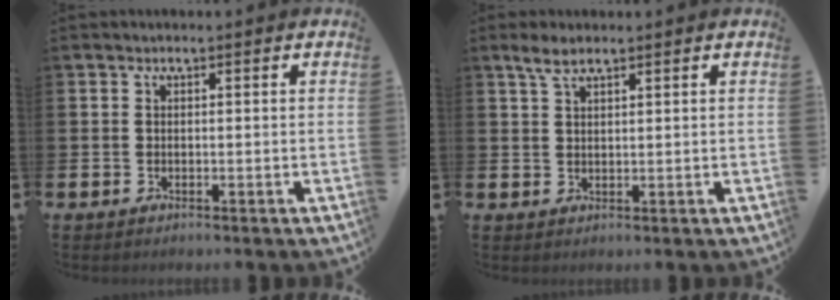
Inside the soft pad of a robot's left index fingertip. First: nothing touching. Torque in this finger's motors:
{"motor_torque": [-0.11, -0.10, 0.25, 0.07]}